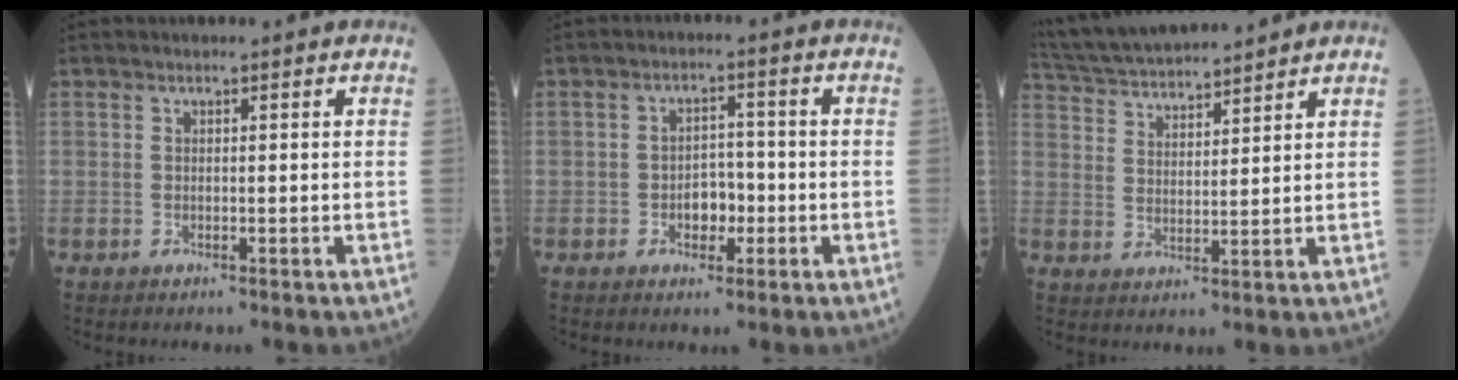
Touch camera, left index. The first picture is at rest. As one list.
[{"total": 4.0, "force": [-1.9, 2.4, 2.6], "torque": [-0.037, 0.004, -0.033]}, {"total": 12.3, "force": [11.6, 1.0, 4.2], "torque": [-0.090, 0.023, 0.206]}]